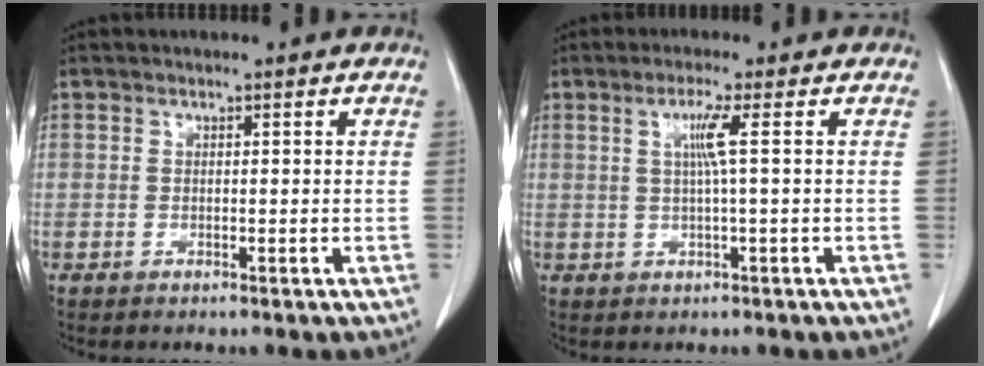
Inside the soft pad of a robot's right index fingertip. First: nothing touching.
{"total": 3.4, "force": [0.7, -0.8, 3.2], "torque": [-0.067, 0.002, 0.014]}